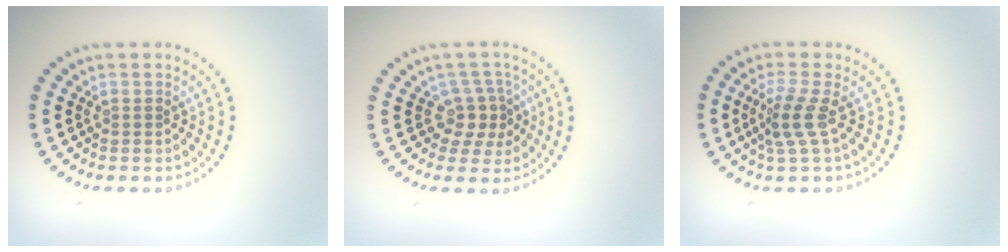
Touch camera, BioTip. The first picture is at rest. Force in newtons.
{"total": 2.9, "press": 2.2, "slide": 1.9}
{"total": 2.5, "press": 1.8, "slide": 1.7}